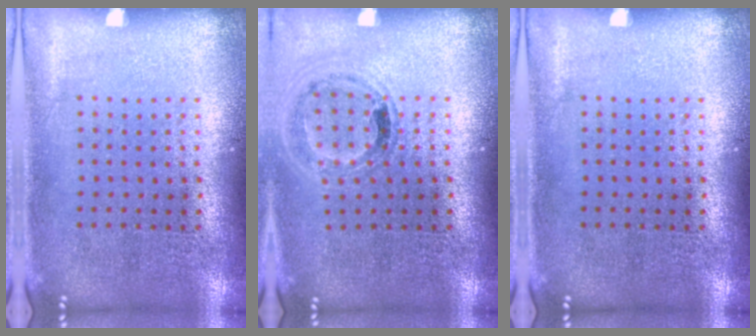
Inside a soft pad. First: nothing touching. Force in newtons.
{"total": 0.9, "press": 0.9, "slide": 0.1}
{"total": 0.0}